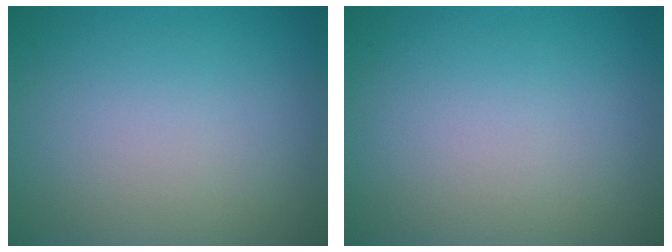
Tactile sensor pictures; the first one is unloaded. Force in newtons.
{"total": 0.0}